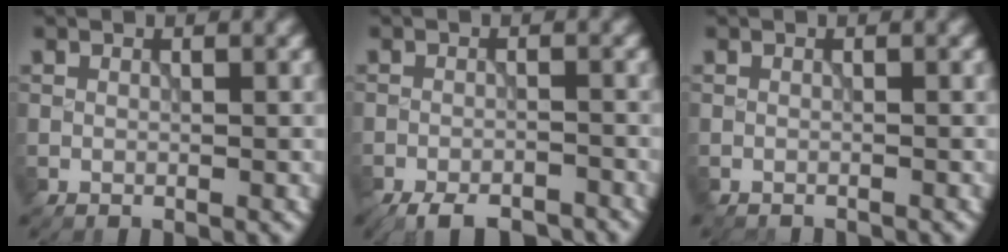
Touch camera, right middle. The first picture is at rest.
{"total": 6.2, "force": [-5.4, 1.8, 2.6], "torque": [-0.041, -0.018, -0.080]}
{"total": 2.0, "force": [-2.0, 0.2, 0.4], "torque": [0.002, -0.011, -0.029]}